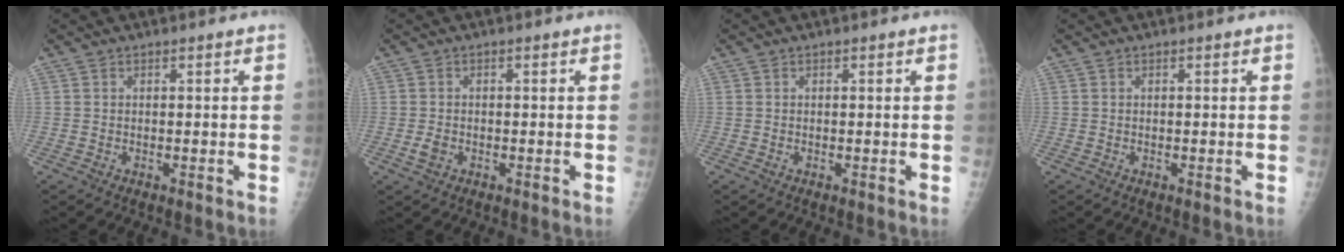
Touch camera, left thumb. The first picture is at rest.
{"total": 1.7, "force": [-0.7, 1.2, 0.8], "torque": [-0.016, 0.000, -0.012]}
{"total": 0.0}
{"total": 0.0}